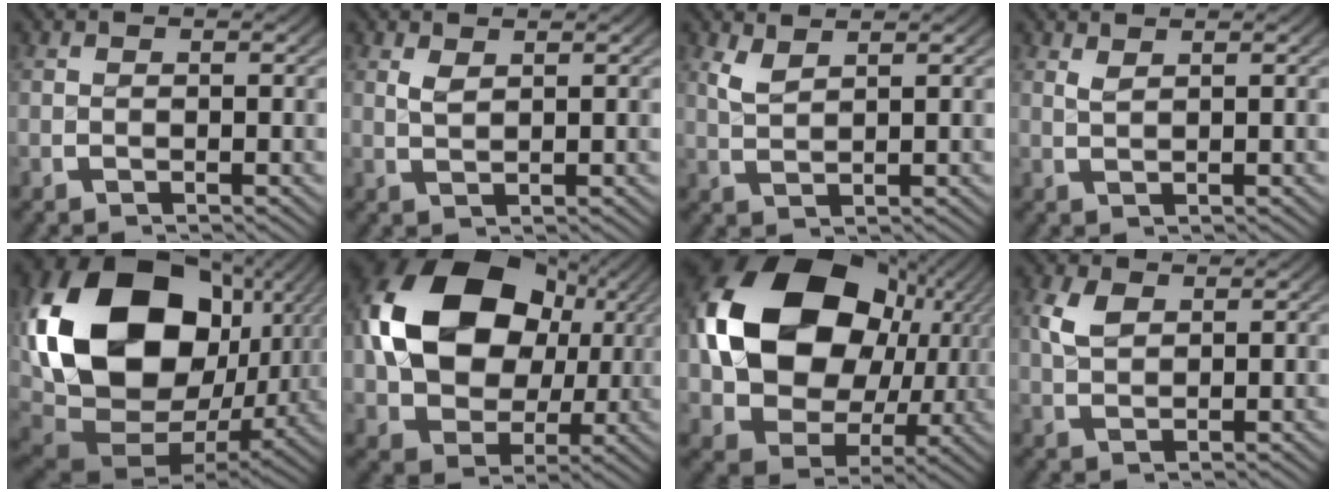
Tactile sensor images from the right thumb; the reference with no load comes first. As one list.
[{"total": 1.3, "force": [1.1, 0.1, 0.6], "torque": [-0.013, -0.005, 0.032]}, {"total": 2.1, "force": [1.8, 0.3, 1.0], "torque": [-0.028, -0.003, 0.048]}, {"total": 1.2, "force": [1.2, -0.2, 0.3], "torque": [-0.008, -0.002, 0.030]}, {"total": 25.9, "force": [0.9, 17.4, 19.2], "torque": [-0.400, -0.063, 0.050]}, {"total": 15.7, "force": [2.2, 10.9, 11.1], "torque": [-0.245, -0.037, 0.059]}, {"total": 20.7, "force": [3.0, 13.8, 15.1], "torque": [-0.321, -0.031, 0.069]}, {"total": 2.6, "force": [1.3, 1.3, 1.8], "torque": [-0.040, 0.000, 0.033]}]